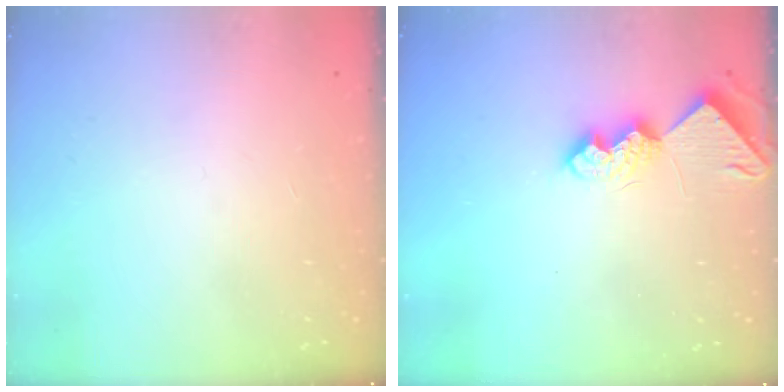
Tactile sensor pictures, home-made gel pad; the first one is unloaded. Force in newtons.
{"total": 9.6, "press": 9.6, "slide": 0.6}